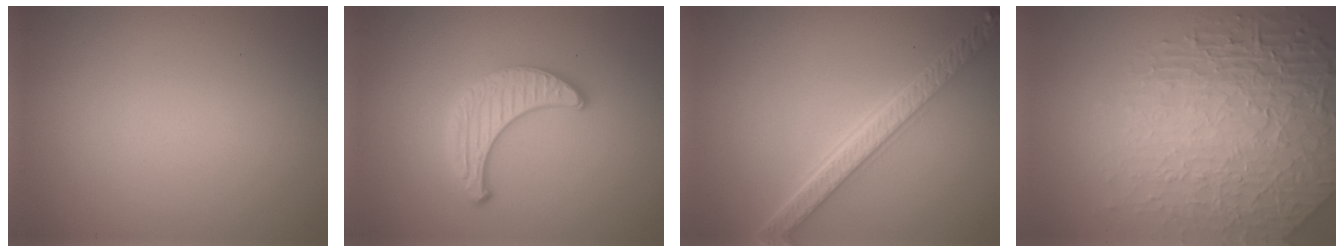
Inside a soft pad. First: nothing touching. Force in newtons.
{"total": 3.0, "press": 2.8, "slide": 0.9}
{"total": 5.0, "press": 3.9, "slide": 3.2}
{"total": 8.7, "press": 5.9, "slide": 6.4}